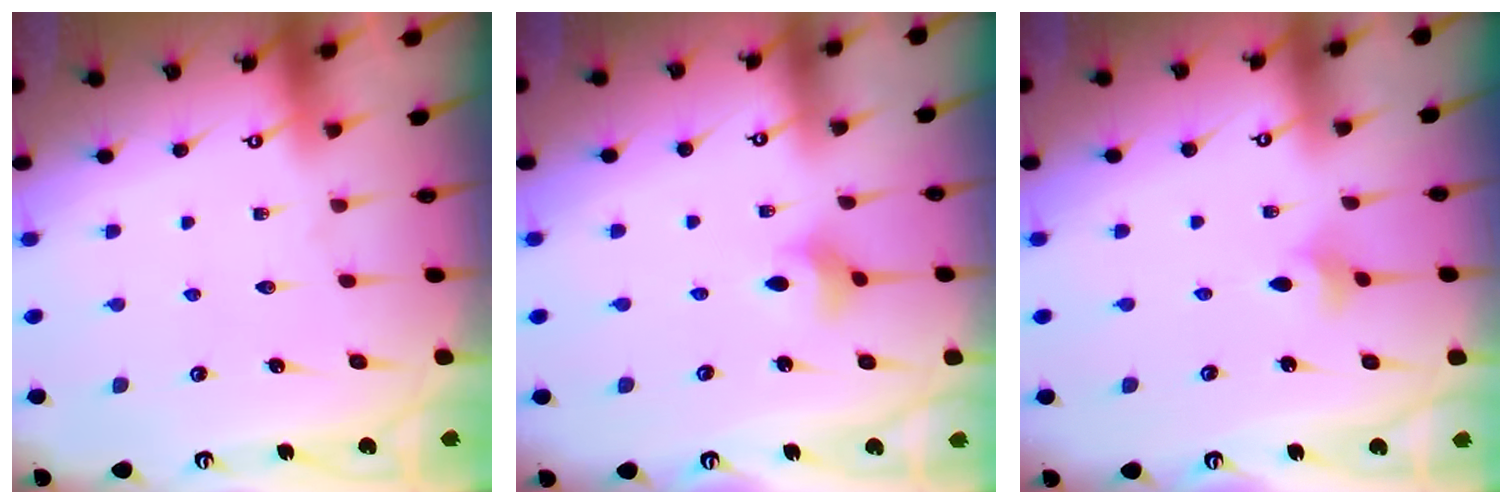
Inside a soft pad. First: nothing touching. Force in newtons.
{"total": 4.1, "press": 4.1, "slide": 0.6}
{"total": 2.1, "press": 2.1, "slide": 0.5}